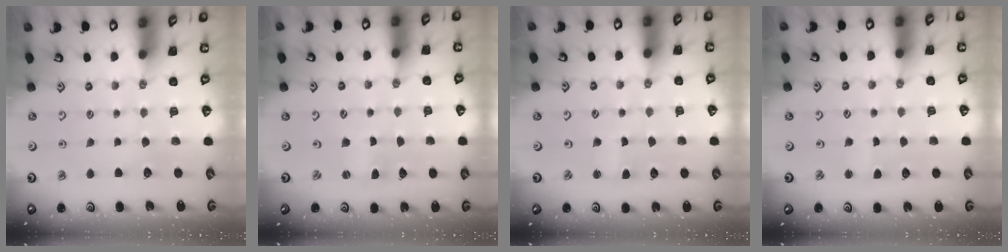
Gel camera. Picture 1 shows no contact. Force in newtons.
{"total": 0.0}
{"total": 2.0, "press": 2.0, "slide": 0.3}
{"total": 1.7, "press": 1.7, "slide": 0.1}